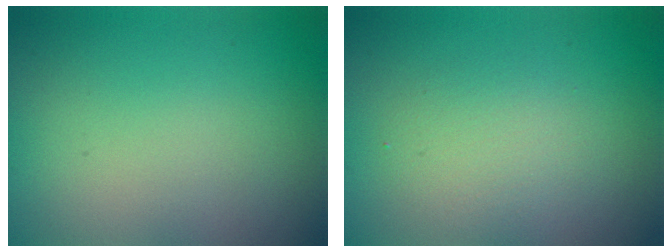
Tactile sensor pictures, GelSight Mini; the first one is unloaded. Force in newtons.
{"total": 2.6, "press": 2.6, "slide": 0.2}